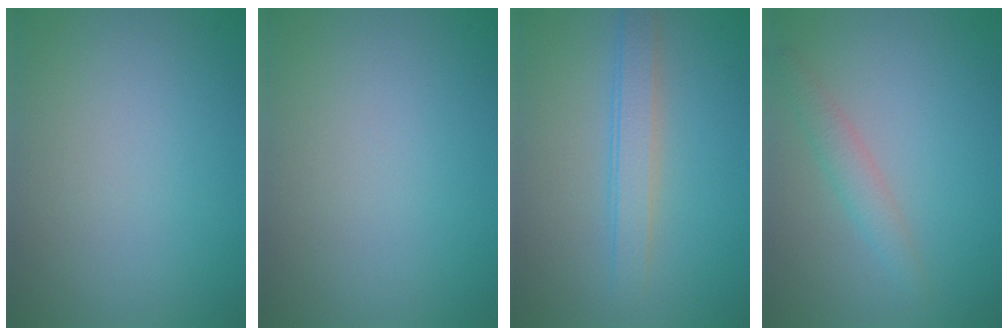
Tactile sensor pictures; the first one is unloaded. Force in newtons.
{"total": 0.0}
{"total": 2.8, "press": 2.8, "slide": 0.1}
{"total": 2.7, "press": 2.7, "slide": 0.2}